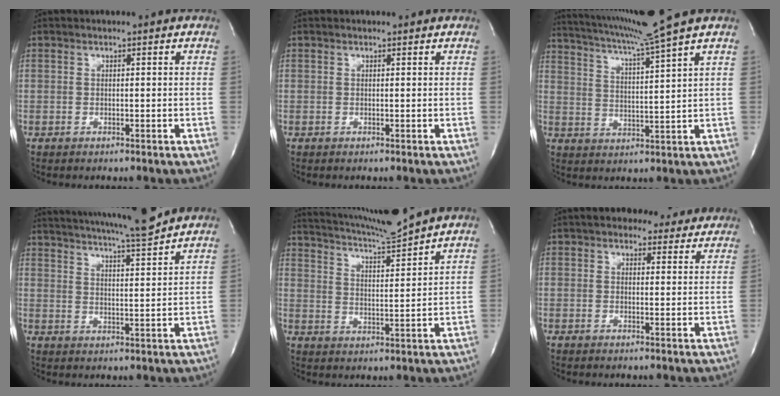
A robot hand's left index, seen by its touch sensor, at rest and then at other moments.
{"total": 0.0}
{"total": 10.5, "force": [9.5, -2.8, 3.6], "torque": [-0.076, -0.030, 0.160]}
{"total": 13.8, "force": [12.7, -0.9, 5.3], "torque": [-0.096, -0.026, 0.183]}
{"total": 10.3, "force": [9.7, -2.1, 2.8], "torque": [-0.061, -0.024, 0.161]}
{"total": 6.9, "force": [6.0, 3.0, 1.8], "torque": [-0.010, 0.011, 0.065]}